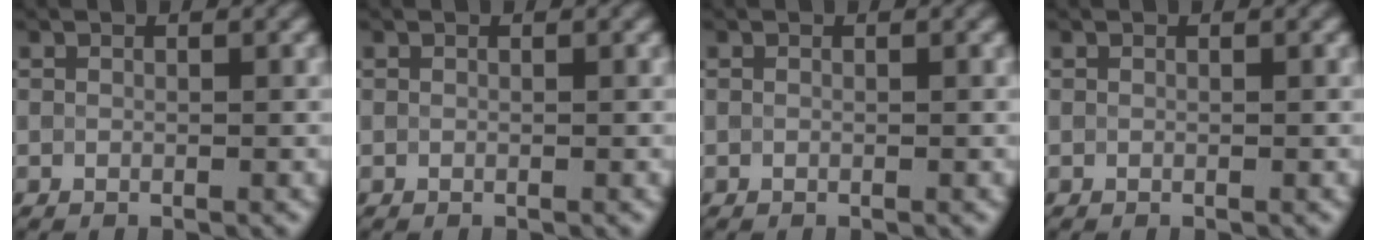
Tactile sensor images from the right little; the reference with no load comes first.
{"total": 0.0}
{"total": 0.0}
{"total": 0.0}